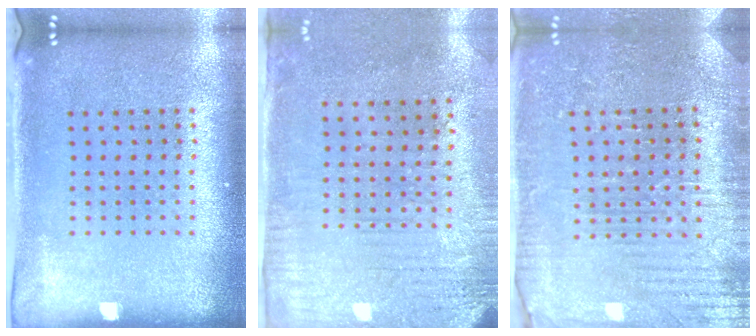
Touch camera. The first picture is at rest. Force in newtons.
{"total": 3.1, "press": 2.5, "slide": 1.9}
{"total": 3.7, "press": 3.6, "slide": 0.9}